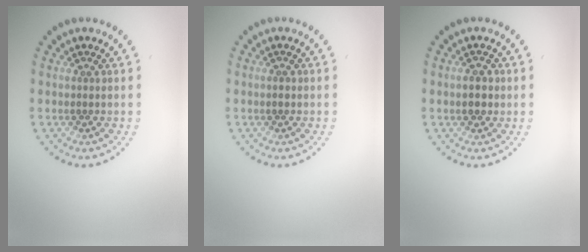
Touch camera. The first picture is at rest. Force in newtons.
{"total": 0.8, "press": 0.8, "slide": 0.1}
{"total": 1.8, "press": 1.8, "slide": 0.2}